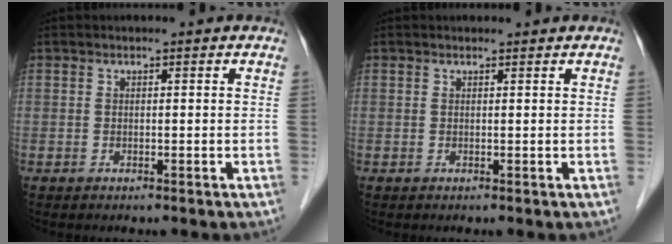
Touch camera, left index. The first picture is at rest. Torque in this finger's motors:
{"motor_torque": [-0.12, -0.03, -0.04, -0.01]}